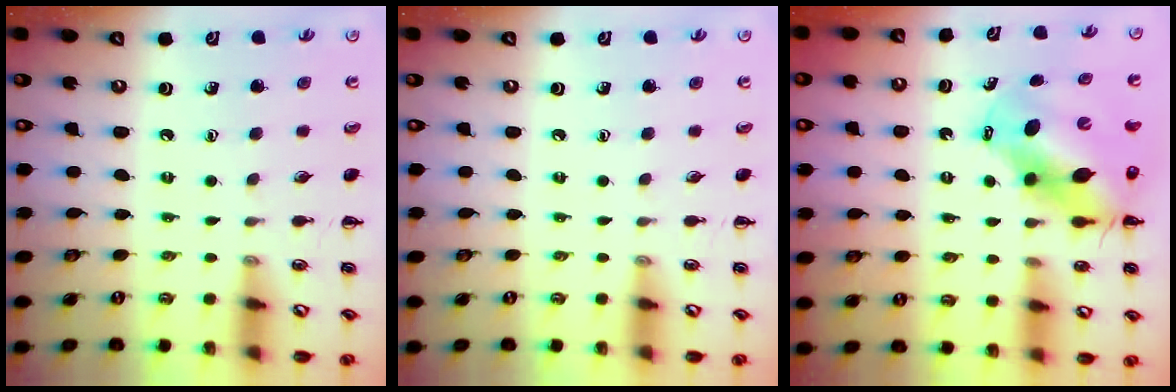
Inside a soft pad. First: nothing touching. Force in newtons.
{"total": 0.0}
{"total": 11.6, "press": 11.3, "slide": 2.9}